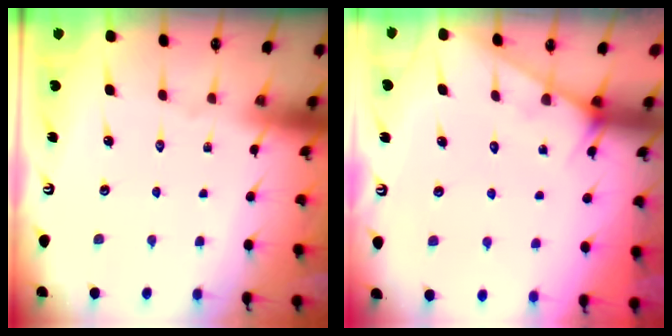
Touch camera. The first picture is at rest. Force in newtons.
{"total": 3.6, "press": 3.6, "slide": 0.3}